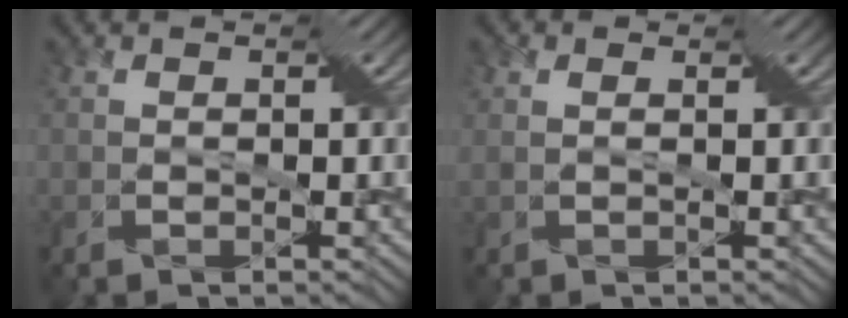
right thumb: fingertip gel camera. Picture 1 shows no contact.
{"total": 2.5, "force": [0.6, 1.2, 2.1], "torque": [-0.027, 0.016, 0.001]}